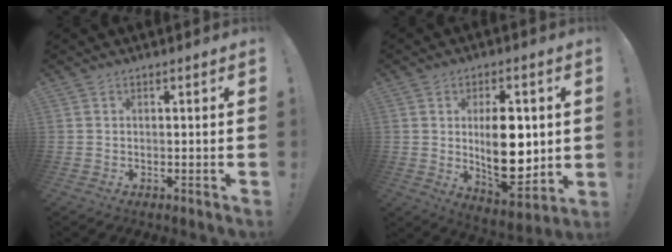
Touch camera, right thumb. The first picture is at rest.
{"total": 16.8, "force": [1.0, 9.2, 14.0], "torque": [-0.233, -0.013, 0.021]}